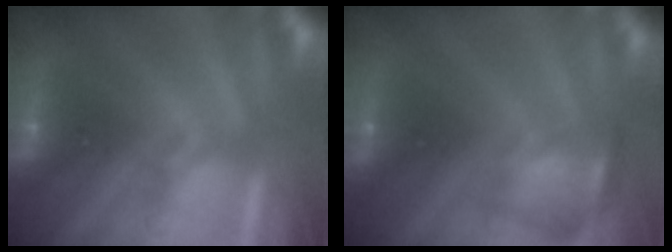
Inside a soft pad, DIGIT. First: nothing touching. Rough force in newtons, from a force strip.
{"total": 7.0}